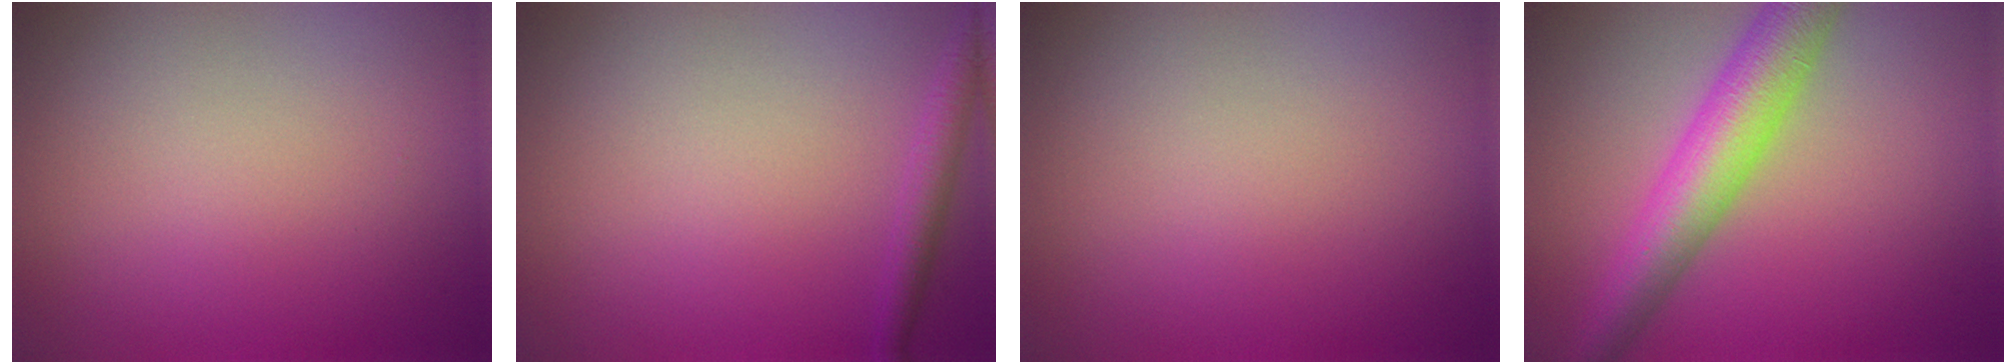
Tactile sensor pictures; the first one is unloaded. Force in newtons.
{"total": 1.8, "press": 1.8, "slide": 0.1}
{"total": 0.0}
{"total": 6.7, "press": 6.7, "slide": 0.3}